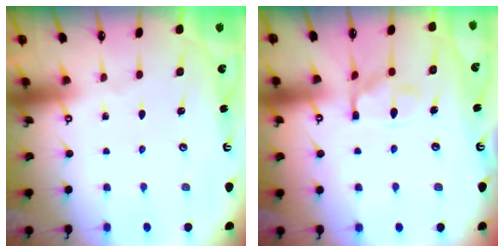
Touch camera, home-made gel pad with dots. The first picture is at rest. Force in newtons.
{"total": 12.4, "press": 12.4, "slide": 1.2}